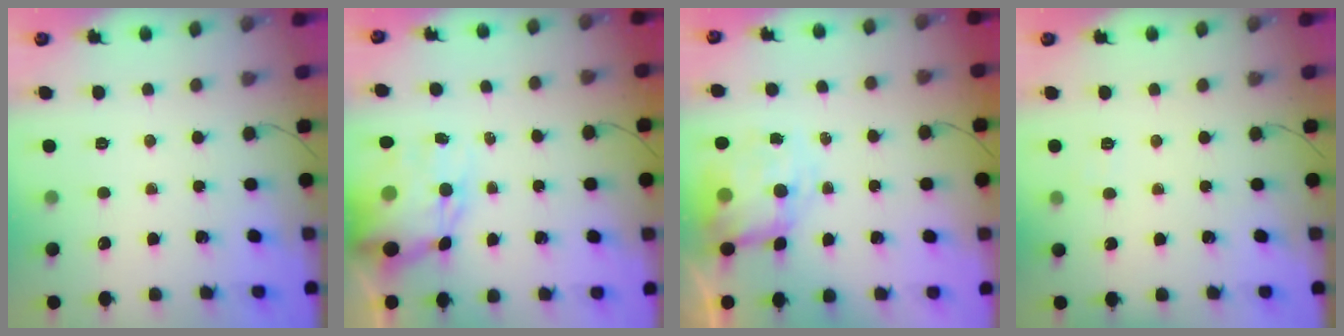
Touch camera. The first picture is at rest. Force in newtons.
{"total": 12.5, "press": 12.1, "slide": 3.3}
{"total": 7.5, "press": 7.3, "slide": 1.8}
{"total": 3.8, "press": 3.7, "slide": 0.9}